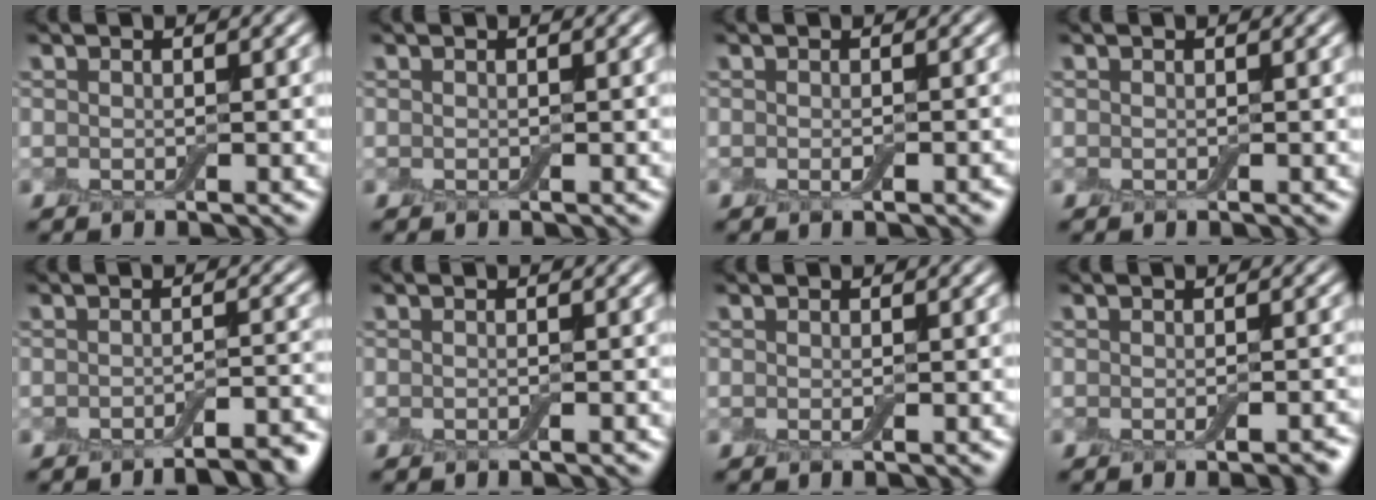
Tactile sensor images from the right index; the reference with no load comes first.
{"total": 0.0}
{"total": 1.4, "force": [-0.5, 0.4, 1.2], "torque": [-0.020, -0.004, -0.008]}
{"total": 0.0}
{"total": 3.7, "force": [-2.7, 0.8, 2.4], "torque": [-0.028, 0.003, -0.037]}
{"total": 0.7, "force": [-0.3, 0.1, 0.7], "torque": [-0.011, 0.000, -0.006]}
{"total": 0.8, "force": [-0.2, 0.1, 0.7], "torque": [-0.012, -0.002, -0.003]}
{"total": 2.0, "force": [-0.8, 0.6, 1.7], "torque": [-0.019, -0.002, -0.010]}